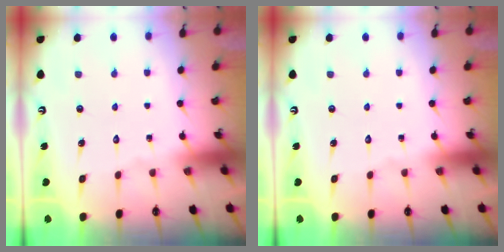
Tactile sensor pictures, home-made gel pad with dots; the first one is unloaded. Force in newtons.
{"total": 0.0}